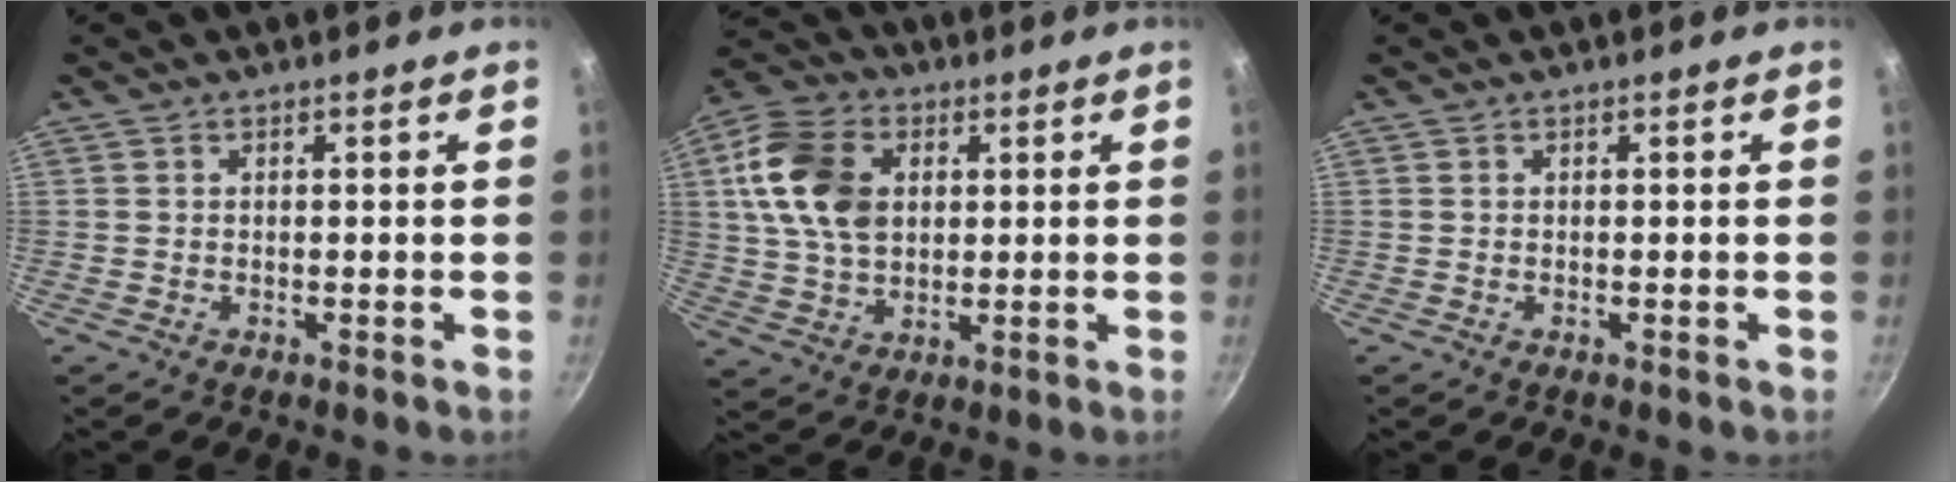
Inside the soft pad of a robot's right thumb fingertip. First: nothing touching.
{"total": 14.1, "force": [3.0, 9.9, 9.7], "torque": [-0.165, 0.003, 0.050]}
{"total": 0.0}